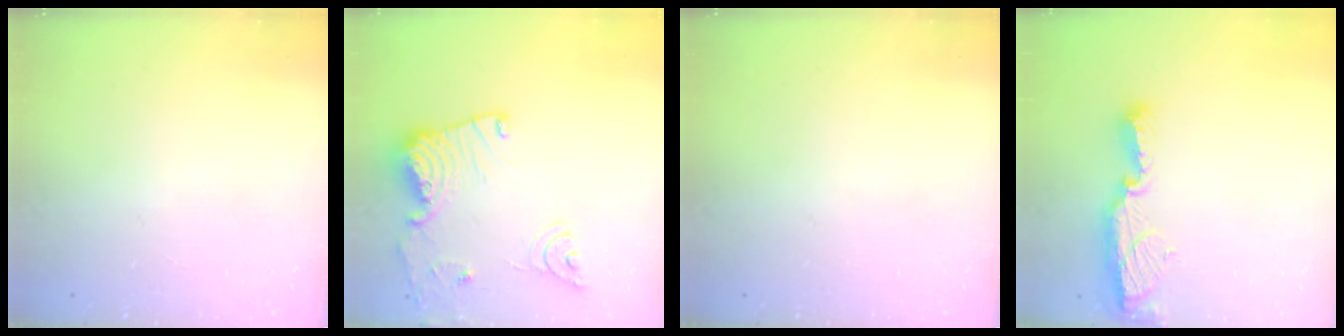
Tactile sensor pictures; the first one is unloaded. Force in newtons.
{"total": 15.7, "press": 15.6, "slide": 1.7}
{"total": 0.0}
{"total": 9.0, "press": 9.0, "slide": 0.8}